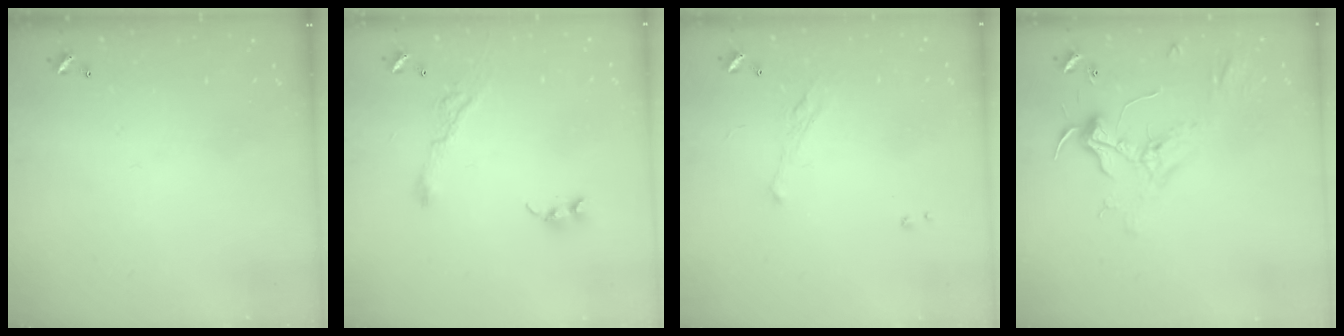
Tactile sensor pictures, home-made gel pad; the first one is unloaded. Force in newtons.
{"total": 5.7, "press": 5.6, "slide": 0.9}
{"total": 2.3, "press": 2.1, "slide": 0.8}
{"total": 2.3, "press": 2.2, "slide": 0.8}